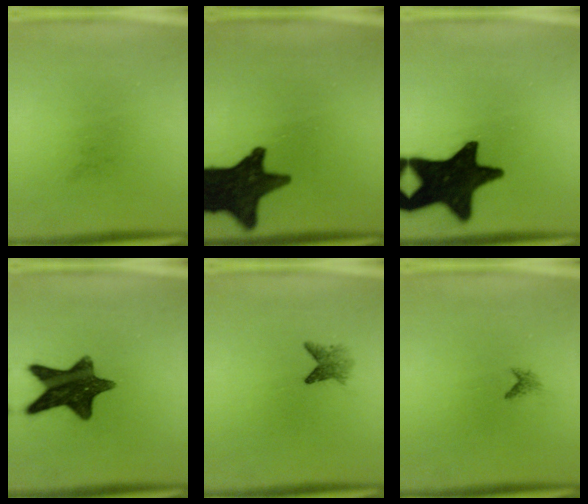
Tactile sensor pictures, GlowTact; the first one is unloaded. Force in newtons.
{"total": 17.0}
{"total": 19.6}
{"total": 12.8}
{"total": 2.5}
{"total": 0.8}